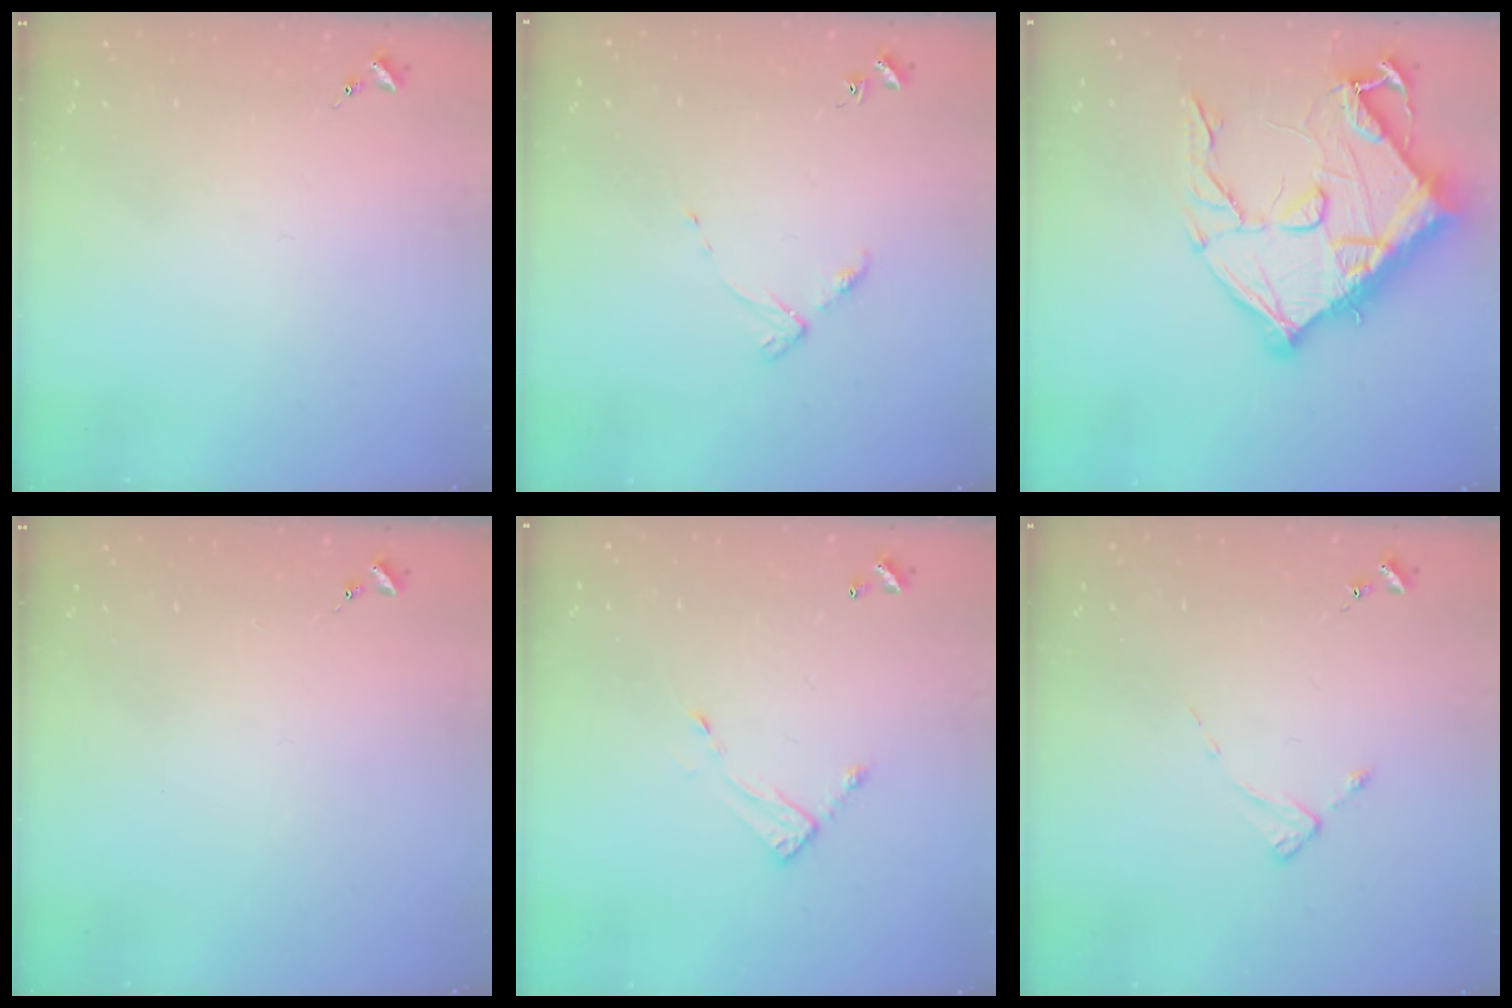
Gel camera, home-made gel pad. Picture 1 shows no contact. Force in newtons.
{"total": 3.8, "press": 3.8, "slide": 0.5}
{"total": 22.3, "press": 22.2, "slide": 1.4}
{"total": 0.0}
{"total": 5.5, "press": 5.5, "slide": 0.3}
{"total": 2.0, "press": 2.0, "slide": 0.3}